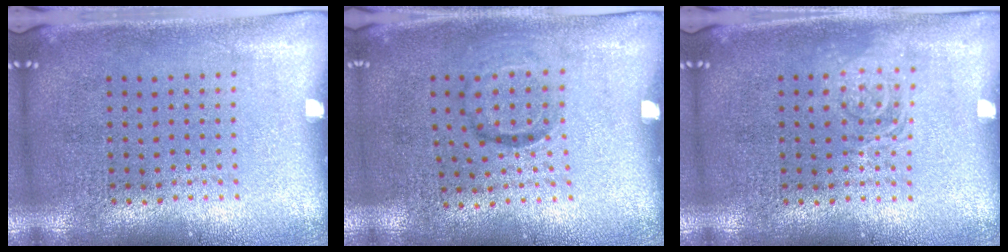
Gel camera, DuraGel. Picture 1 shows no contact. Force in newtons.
{"total": 1.0, "press": 0.6, "slide": 0.8}
{"total": 1.9, "press": 1.9, "slide": 0.3}